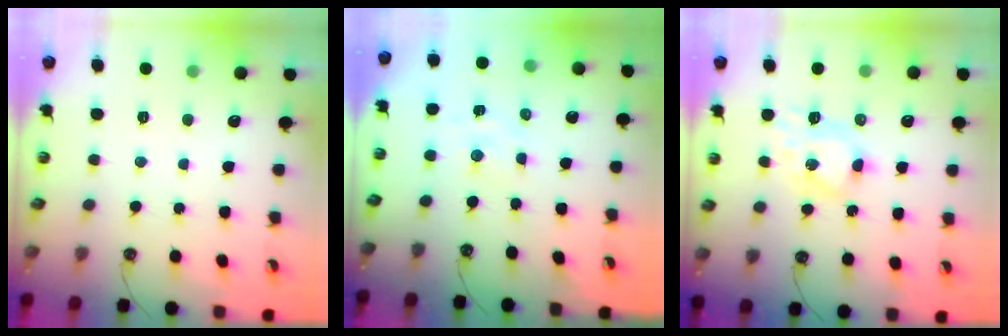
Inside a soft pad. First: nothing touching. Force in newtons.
{"total": 2.1, "press": 2.0, "slide": 0.3}
{"total": 7.8, "press": 7.7, "slide": 0.5}